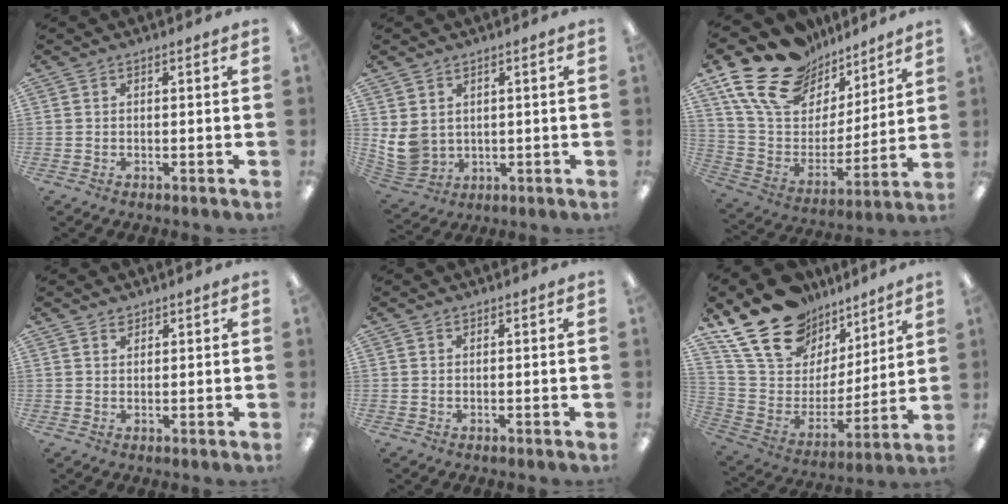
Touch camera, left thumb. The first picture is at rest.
{"total": 7.3, "force": [2.2, 6.0, 3.5], "torque": [-0.091, -0.009, 0.043]}
{"total": 20.2, "force": [14.6, 11.3, 8.1], "torque": [-0.158, -0.094, 0.269]}
{"total": 1.6, "force": [1.4, 0.8, 0.1], "torque": [0.005, -0.006, 0.026]}
{"total": 0.0}
{"total": 20.1, "force": [15.3, 11.1, 6.8], "torque": [-0.143, -0.103, 0.287]}